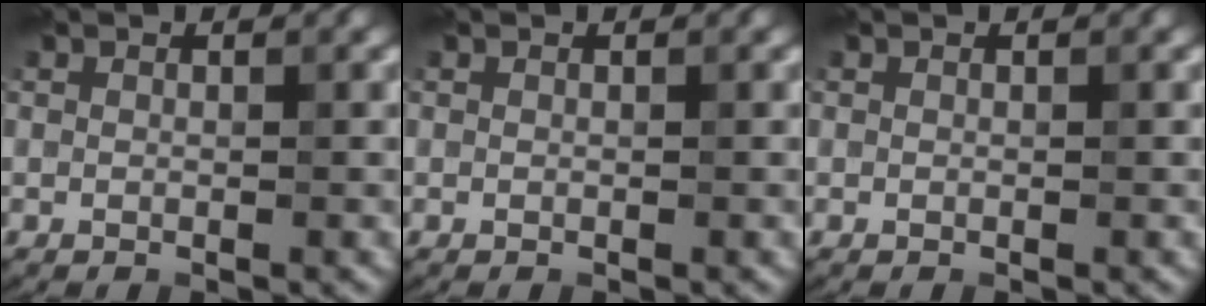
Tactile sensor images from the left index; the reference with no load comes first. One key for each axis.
{"total": 0.0}
{"total": 0.0}